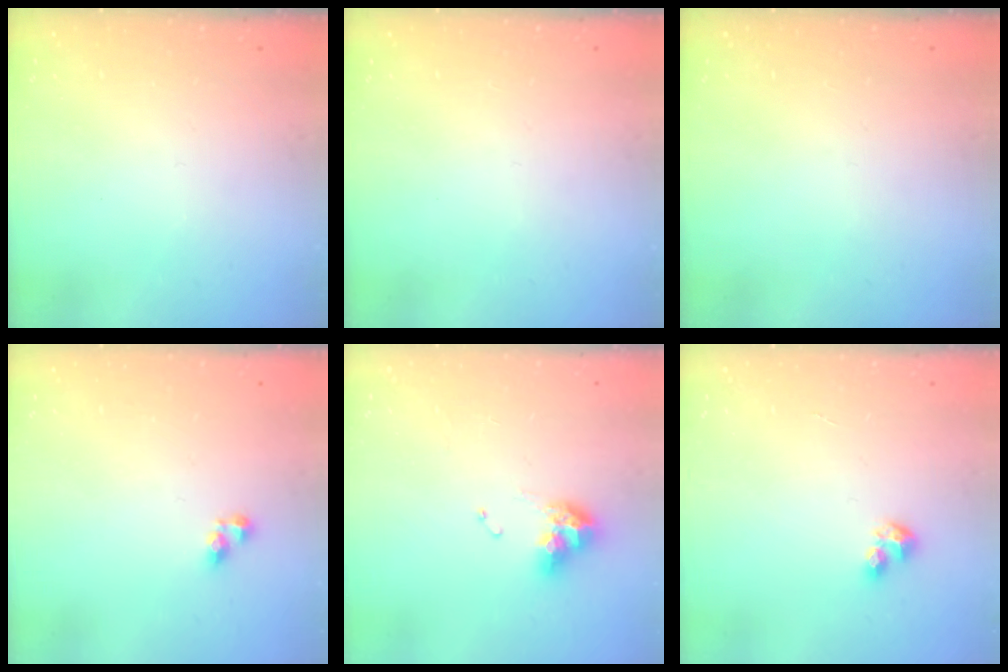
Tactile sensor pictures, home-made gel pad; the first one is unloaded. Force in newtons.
{"total": 0.0}
{"total": 0.0}
{"total": 4.2, "press": 4.1, "slide": 0.6}
{"total": 9.1, "press": 9.0, "slide": 1.0}
{"total": 3.2, "press": 3.2, "slide": 0.4}